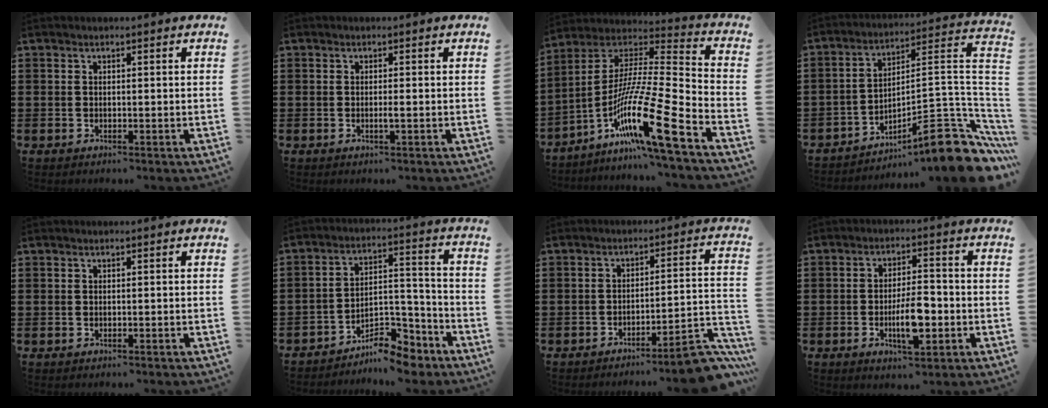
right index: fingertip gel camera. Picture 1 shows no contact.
{"total": 1.1, "force": [-0.3, 0.0, 1.0], "torque": [-0.026, -0.007, -0.008]}
{"total": 17.3, "force": [-10.1, 1.2, 14.0], "torque": [-0.274, -0.002, -0.188]}
{"total": 9.9, "force": [-7.8, 2.0, 5.7], "torque": [-0.068, 0.010, -0.149]}
{"total": 0.0}
{"total": 9.1, "force": [-7.7, 2.8, 3.9], "torque": [-0.051, 0.036, -0.142]}
{"total": 8.3, "force": [-6.9, 0.8, 4.5], "torque": [-0.061, 0.014, -0.128]}
{"total": 7.4, "force": [-2.1, 2.6, 6.6], "torque": [-0.130, -0.002, -0.040]}